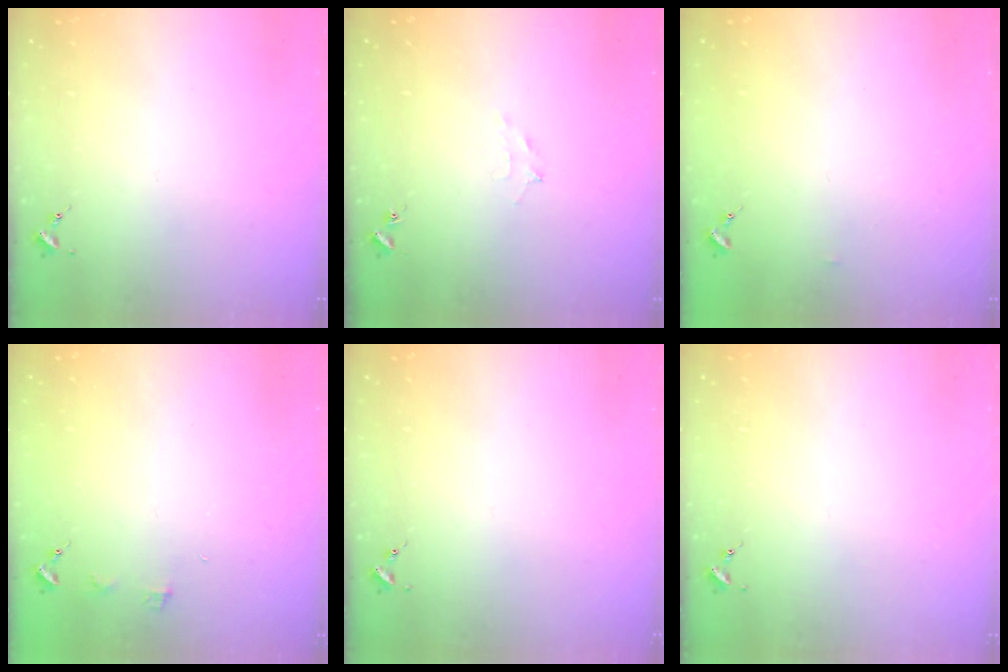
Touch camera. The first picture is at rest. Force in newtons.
{"total": 5.3, "press": 5.1, "slide": 1.0}
{"total": 3.2, "press": 3.2, "slide": 0.4}
{"total": 3.9, "press": 3.8, "slide": 0.5}
{"total": 0.0}
{"total": 0.0}